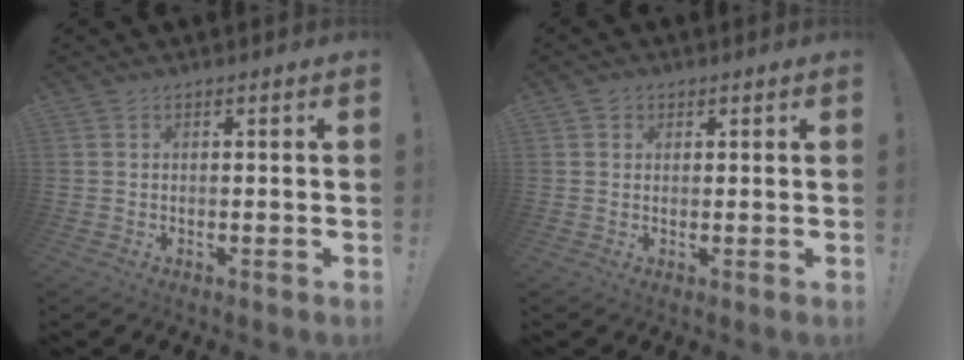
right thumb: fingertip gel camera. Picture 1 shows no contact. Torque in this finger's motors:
{"motor_torque": [0.20, -0.48, -0.13, -0.14, 0.00]}